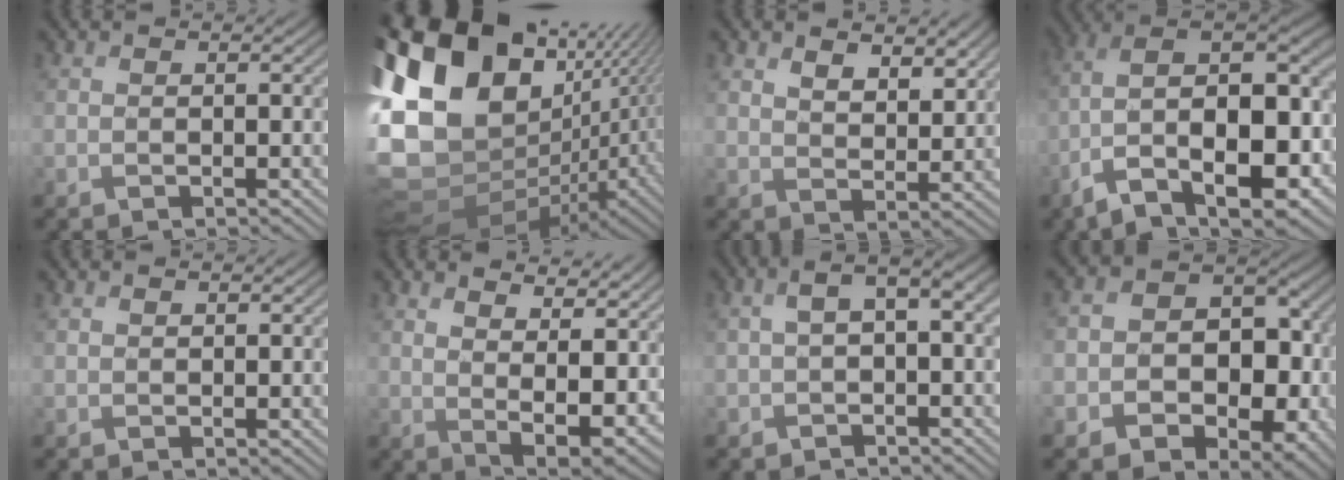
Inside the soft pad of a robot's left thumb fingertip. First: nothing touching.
{"total": 18.9, "force": [3.0, 12.1, 14.2], "torque": [-0.302, 0.016, 0.075]}
{"total": 5.8, "force": [3.9, 2.9, 3.2], "torque": [-0.062, -0.009, 0.074]}
{"total": 16.9, "force": [-6.4, 7.5, 13.7], "torque": [-0.242, -0.017, -0.101]}
{"total": 0.6, "force": [0.4, 0.4, 0.2], "torque": [-0.008, 0.001, 0.015]}
{"total": 11.2, "force": [5.8, 4.7, 8.3], "torque": [-0.145, 0.000, 0.092]}
{"total": 4.5, "force": [0.4, 2.0, 4.0], "torque": [-0.078, 0.008, 0.005]}
{"total": 14.7, "force": [-2.6, 11.8, 8.3], "torque": [-0.144, -0.044, -0.036]}